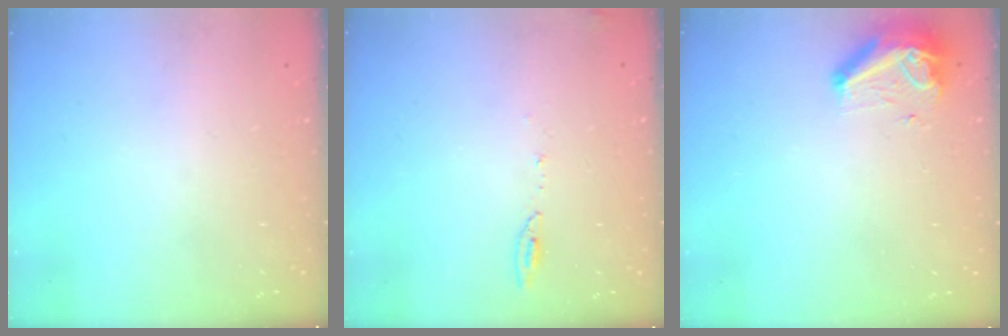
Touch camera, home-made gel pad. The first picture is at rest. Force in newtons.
{"total": 5.5, "press": 5.4, "slide": 1.1}
{"total": 8.4, "press": 8.4, "slide": 0.4}